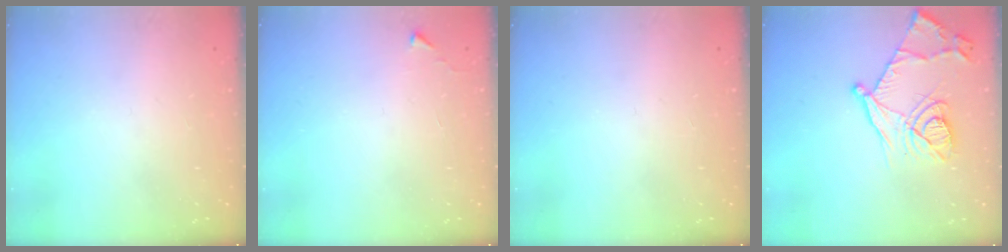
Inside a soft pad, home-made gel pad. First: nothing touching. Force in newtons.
{"total": 2.7, "press": 2.6, "slide": 0.4}
{"total": 0.0}
{"total": 16.2, "press": 16.2, "slide": 1.4}